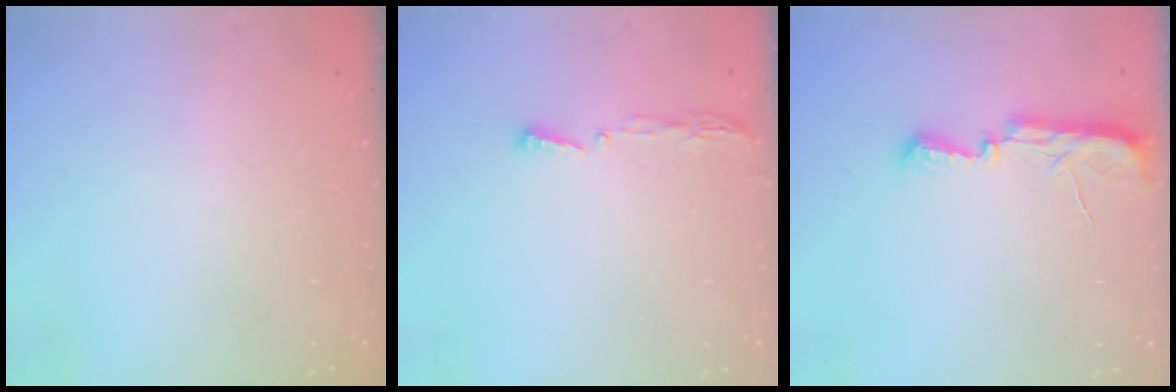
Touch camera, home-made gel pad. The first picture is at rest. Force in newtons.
{"total": 3.4, "press": 3.4, "slide": 0.4}
{"total": 7.7, "press": 7.6, "slide": 1.0}